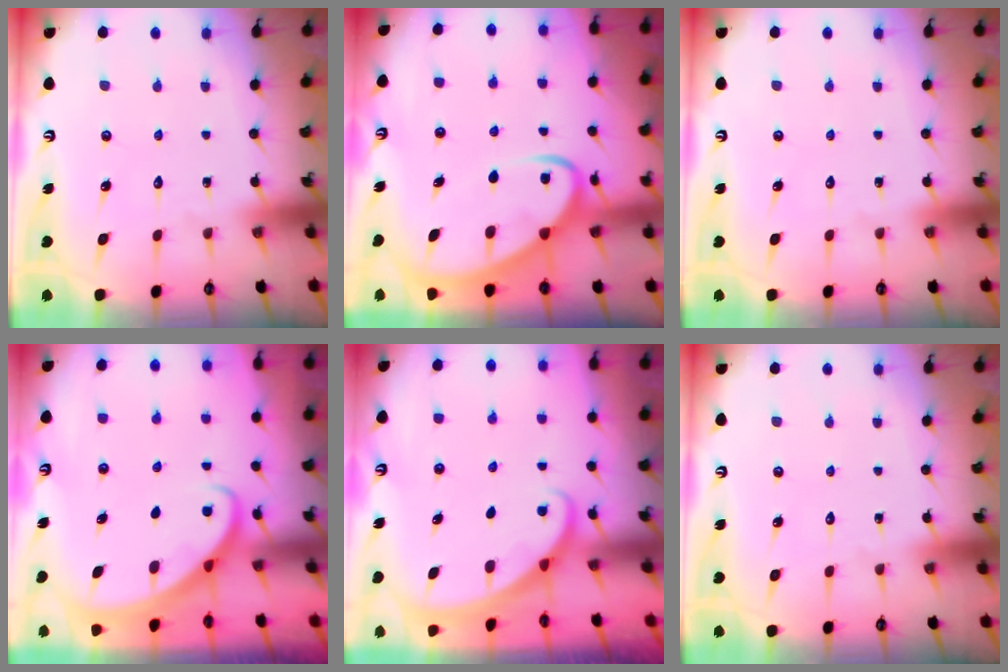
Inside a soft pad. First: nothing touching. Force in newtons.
{"total": 6.7, "press": 6.7, "slide": 0.6}
{"total": 0.0}
{"total": 2.7, "press": 2.7, "slide": 0.2}
{"total": 1.6, "press": 1.6, "slide": 0.0}
{"total": 0.0}